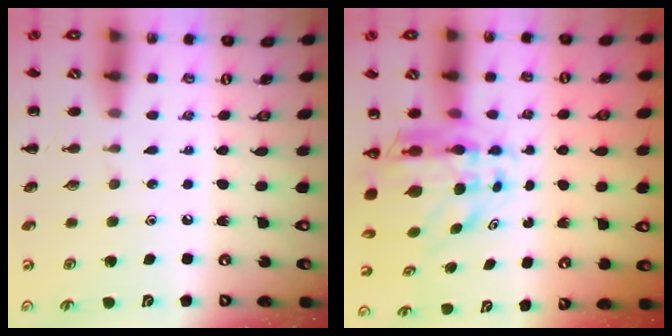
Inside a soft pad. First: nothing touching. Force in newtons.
{"total": 8.1, "press": 7.7, "slide": 2.5}